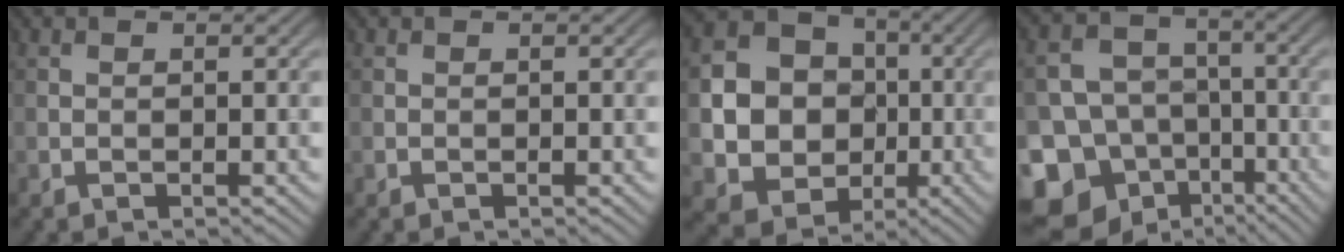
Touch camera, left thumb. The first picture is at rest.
{"total": 0.0}
{"total": 13.9, "force": [-0.6, 12.3, 6.5], "torque": [-0.180, -0.022, -0.017]}
{"total": 15.7, "force": [-8.7, 12.3, 4.7], "torque": [-0.144, -0.042, -0.134]}